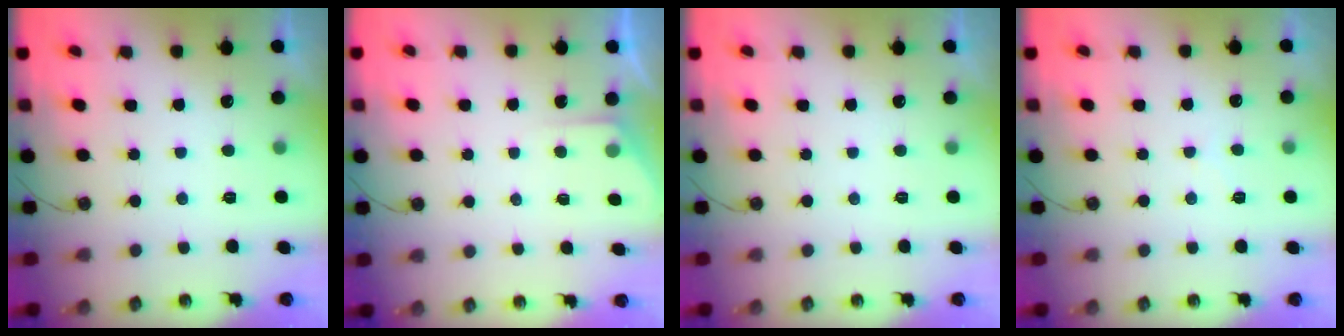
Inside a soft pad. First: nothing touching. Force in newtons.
{"total": 3.5, "press": 3.5, "slide": 0.5}
{"total": 0.0}
{"total": 6.5, "press": 6.4, "slide": 0.9}